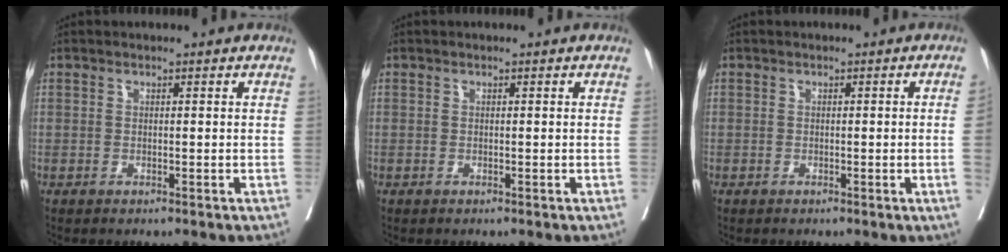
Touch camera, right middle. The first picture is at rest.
{"total": 0.0}
{"total": 1.6, "force": [-0.3, -0.4, 1.5], "torque": [-0.020, -0.003, -0.002]}